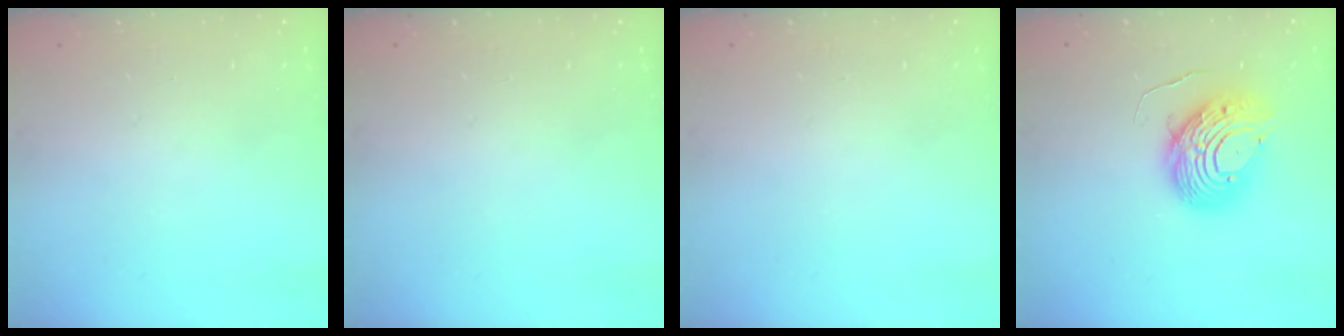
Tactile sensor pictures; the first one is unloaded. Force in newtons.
{"total": 0.0}
{"total": 0.0}
{"total": 12.1, "press": 12.1, "slide": 1.4}